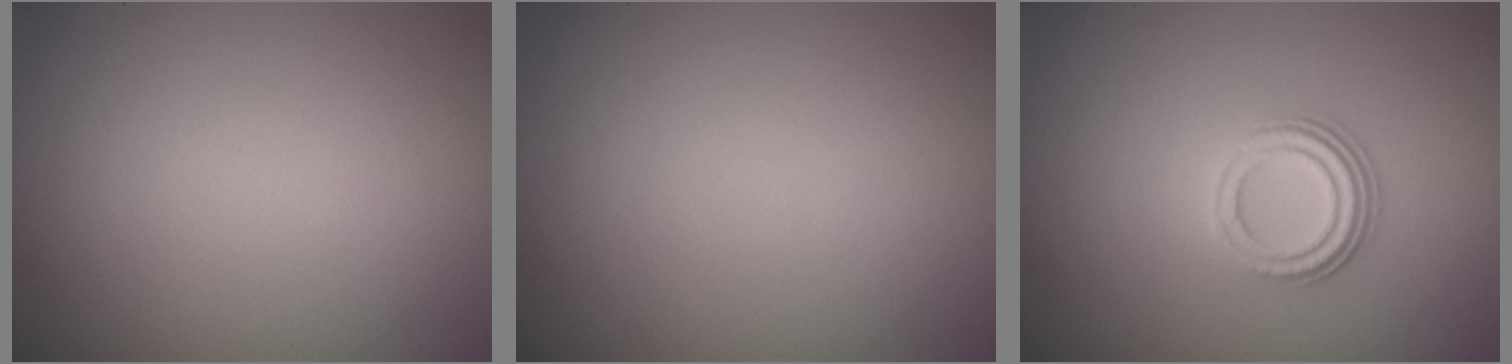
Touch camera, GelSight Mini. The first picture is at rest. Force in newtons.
{"total": 0.0}
{"total": 3.3, "press": 2.4, "slide": 2.3}